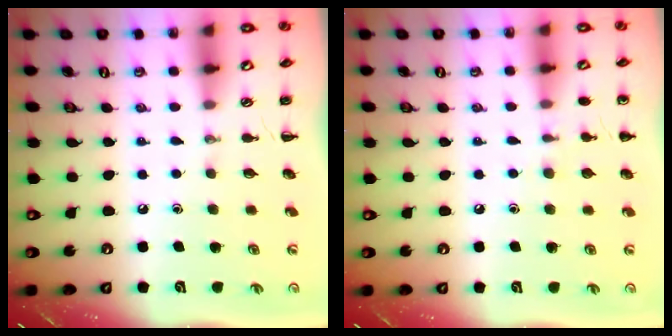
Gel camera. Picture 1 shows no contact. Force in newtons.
{"total": 5.6, "press": 5.4, "slide": 1.7}